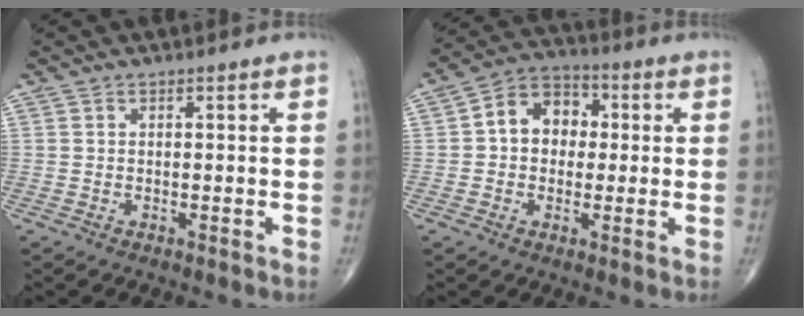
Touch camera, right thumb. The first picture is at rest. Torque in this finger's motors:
{"motor_torque": [-0.24, 0.57, 0.57, 0.41, 0.08]}